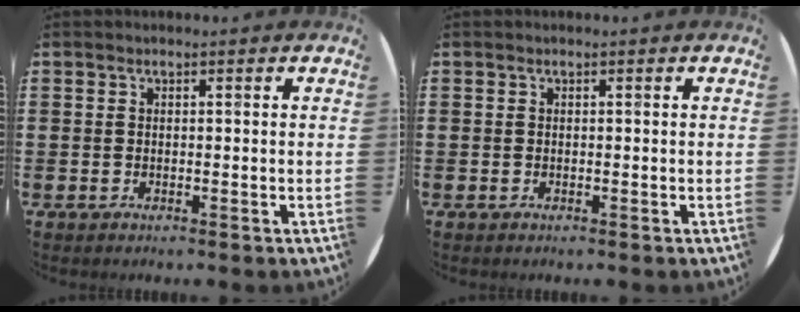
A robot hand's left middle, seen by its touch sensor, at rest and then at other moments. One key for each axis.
{"total": 0.0}